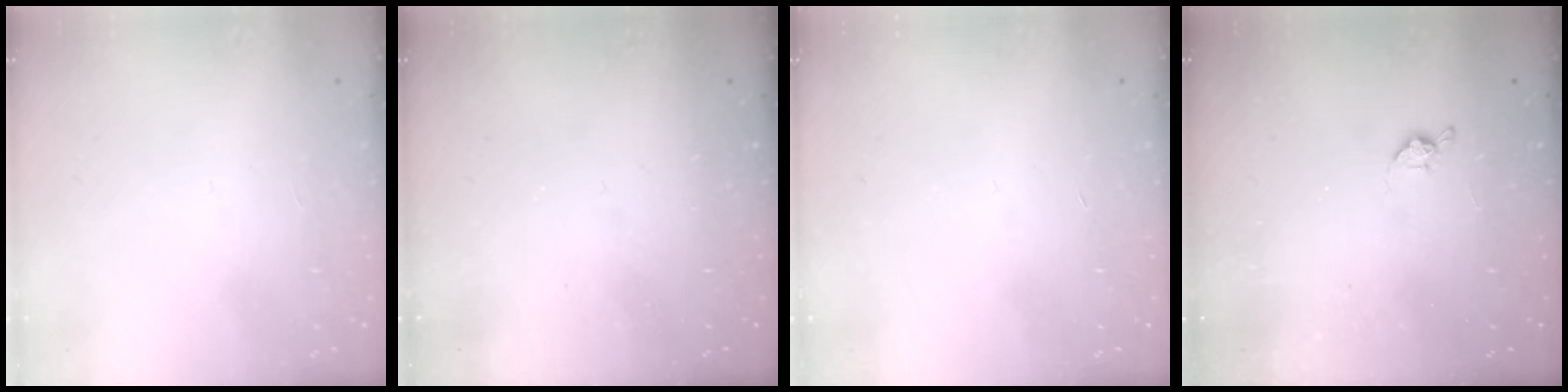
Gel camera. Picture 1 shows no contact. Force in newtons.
{"total": 0.0}
{"total": 0.9, "press": 0.9, "slide": 0.2}
{"total": 4.9, "press": 4.8, "slide": 0.5}